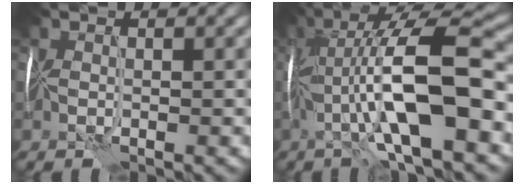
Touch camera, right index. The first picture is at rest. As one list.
[{"total": 10.3, "force": [-1.8, 2.9, 9.7], "torque": [-0.189, 0.036, -0.028]}]